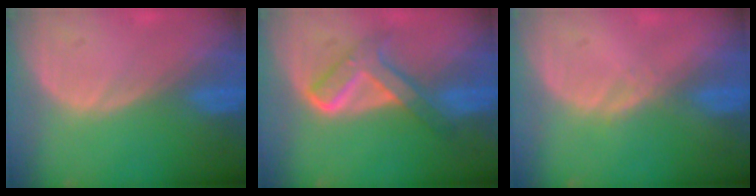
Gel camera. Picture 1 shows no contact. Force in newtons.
{"total": 5.9, "press": 5.9, "slide": 0.2}
{"total": 1.2, "press": 1.0, "slide": 0.7}